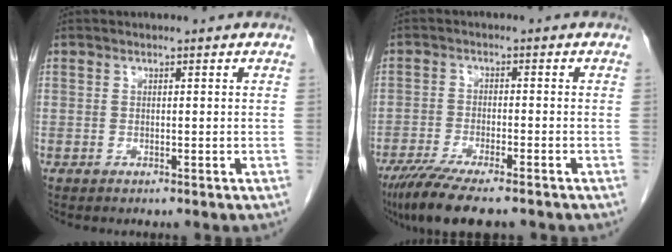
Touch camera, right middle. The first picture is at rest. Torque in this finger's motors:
{"motor_torque": [0.42, -0.35, 0.11, 0.09]}